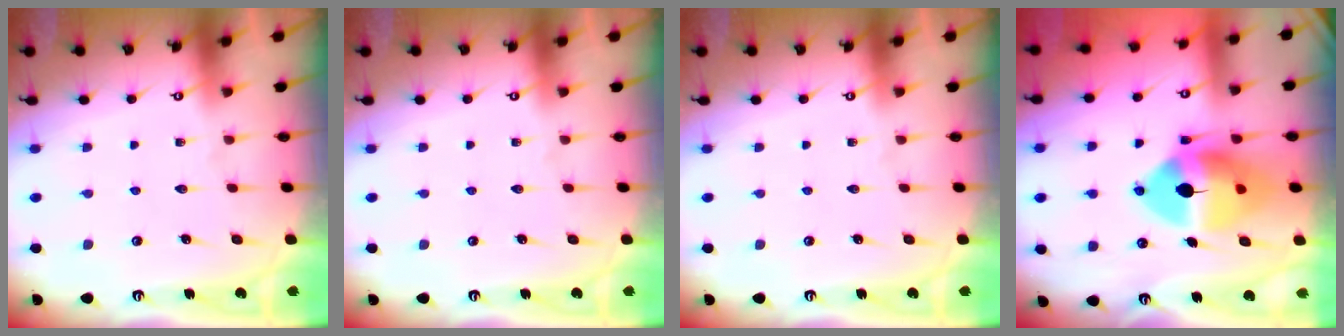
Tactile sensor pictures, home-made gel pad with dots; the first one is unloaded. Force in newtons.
{"total": 0.0}
{"total": 0.0}
{"total": 15.6, "press": 15.4, "slide": 2.1}